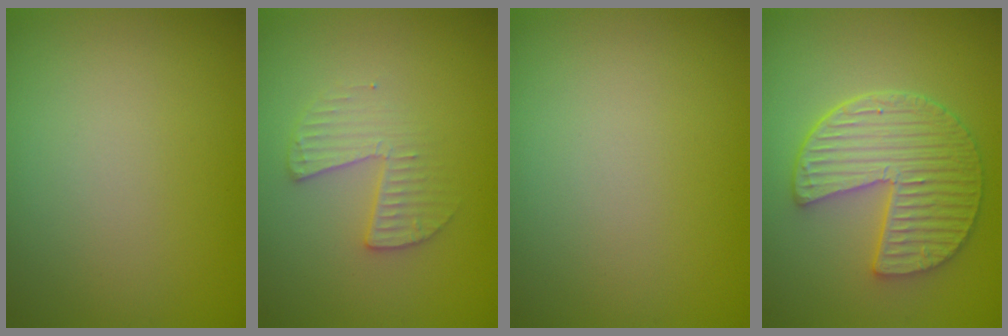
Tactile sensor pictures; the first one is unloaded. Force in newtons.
{"total": 2.3, "press": 2.3, "slide": 0.3}
{"total": 0.0}
{"total": 5.9, "press": 4.7, "slide": 3.5}